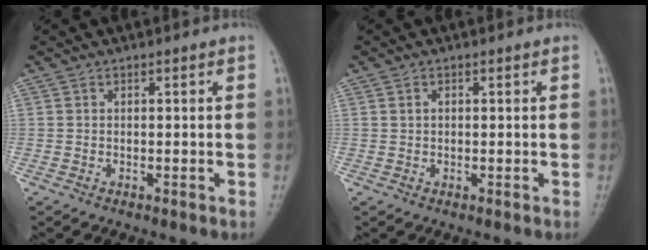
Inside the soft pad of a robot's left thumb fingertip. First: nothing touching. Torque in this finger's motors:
{"motor_torque": [-0.25, -0.22, -0.17, -0.09, -0.04]}